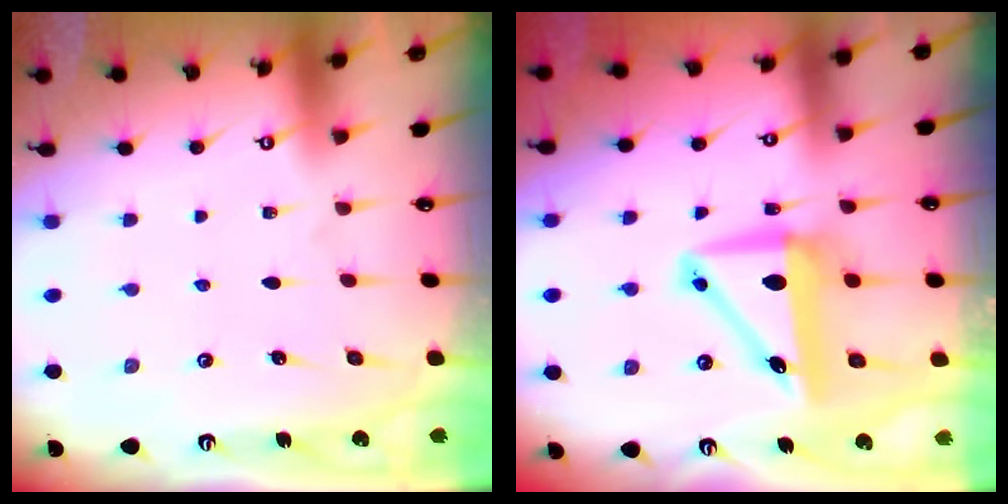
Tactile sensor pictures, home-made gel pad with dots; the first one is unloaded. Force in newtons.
{"total": 8.8, "press": 8.6, "slide": 2.0}